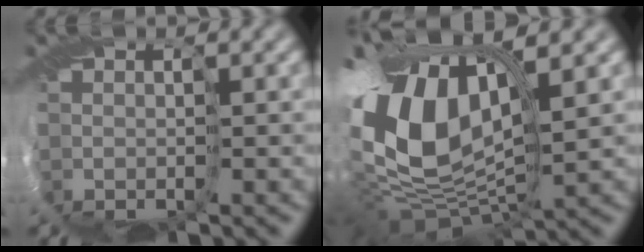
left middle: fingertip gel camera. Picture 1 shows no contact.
{"total": 16.1, "force": [2.6, 9.6, 12.7], "torque": [-0.305, -0.001, 0.049]}